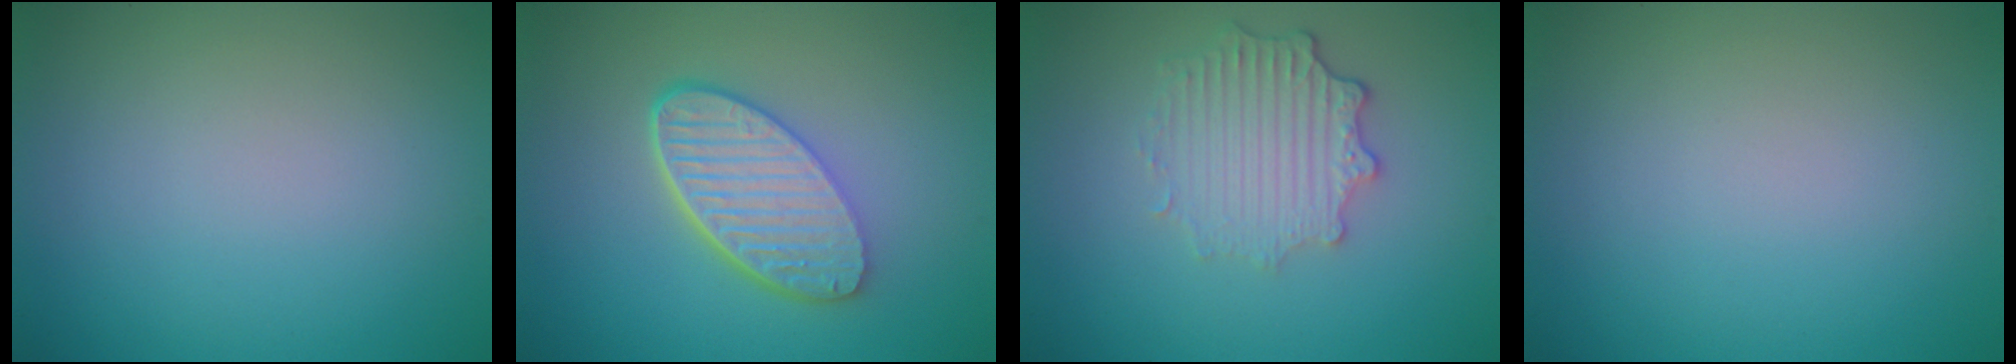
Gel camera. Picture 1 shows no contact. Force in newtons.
{"total": 6.0, "press": 4.4, "slide": 4.1}
{"total": 3.6, "press": 2.8, "slide": 2.2}
{"total": 0.0}